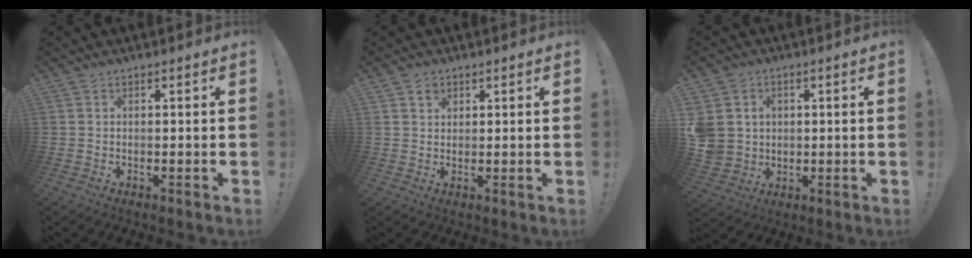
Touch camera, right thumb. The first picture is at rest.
{"total": 2.3, "force": [1.3, 1.8, 0.5], "torque": [0.010, -0.009, 0.020]}
{"total": 6.9, "force": [1.1, 6.4, 2.3], "torque": [-0.062, -0.005, 0.024]}